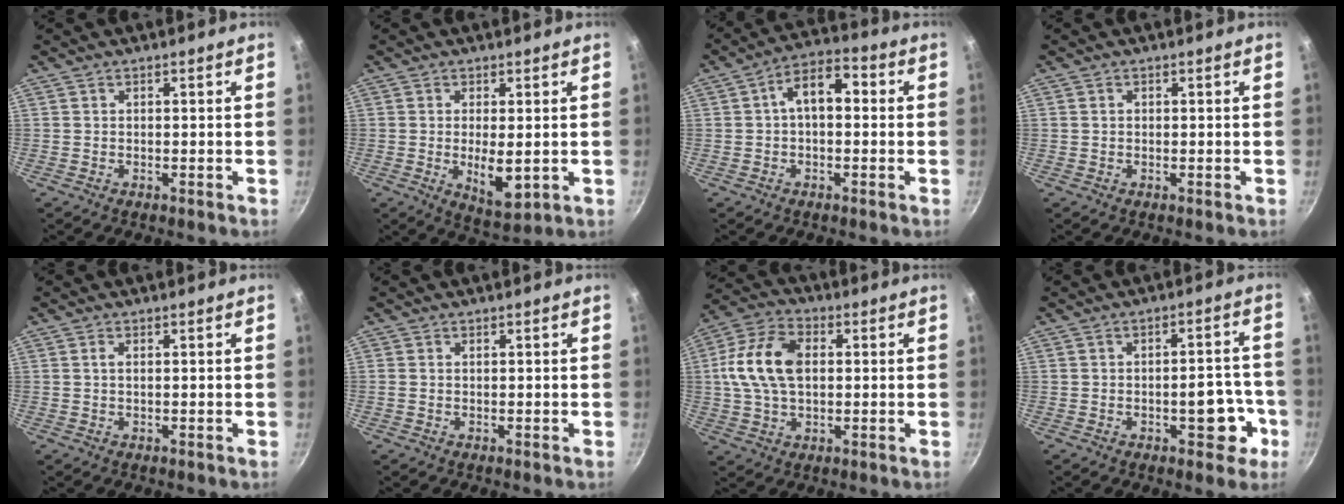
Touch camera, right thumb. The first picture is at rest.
{"total": 7.2, "force": [-0.5, 2.9, 6.6], "torque": [-0.106, -0.015, 0.003]}
{"total": 8.4, "force": [0.8, 5.0, 6.7], "torque": [-0.086, 0.028, 0.000]}
{"total": 0.7, "force": [0.1, 0.6, 0.4], "torque": [-0.005, 0.004, 0.001]}
{"total": 1.1, "force": [0.3, 0.5, 1.0], "torque": [-0.019, 0.001, 0.004]}
{"total": 0.6, "force": [0.2, 0.4, 0.4], "torque": [-0.009, 0.002, 0.002]}
{"total": 13.5, "force": [1.6, 8.6, 10.2], "torque": [-0.183, 0.019, 0.016]}
{"total": 8.4, "force": [-2.9, 4.2, 6.6], "torque": [-0.042, 0.026, -0.038]}